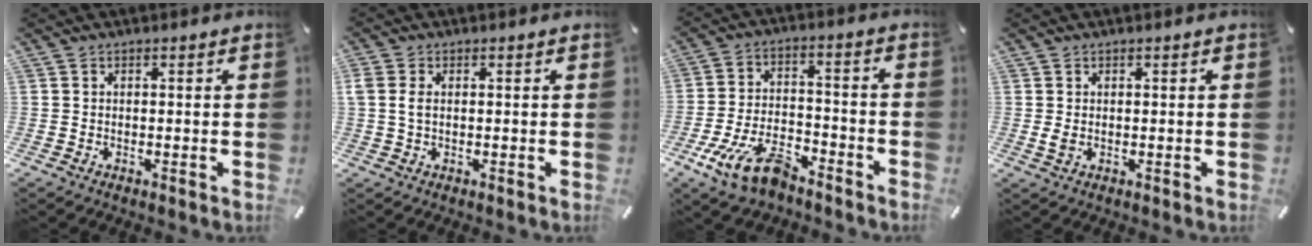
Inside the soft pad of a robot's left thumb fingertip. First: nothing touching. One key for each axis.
{"total": 2.9, "fx": 0.4, "fy": 1.9, "fz": 2.1, "tx": -0.051, "ty": 0.003, "tz": 0.004}
{"total": 13.4, "fx": -8.8, "fy": 5.9, "fz": 8.2, "tx": -0.166, "ty": 0.043, "tz": -0.162}
{"total": 1.4, "fx": 0.1, "fy": 0.8, "fz": 1.2, "tx": -0.023, "ty": -0.006, "tz": -0.002}